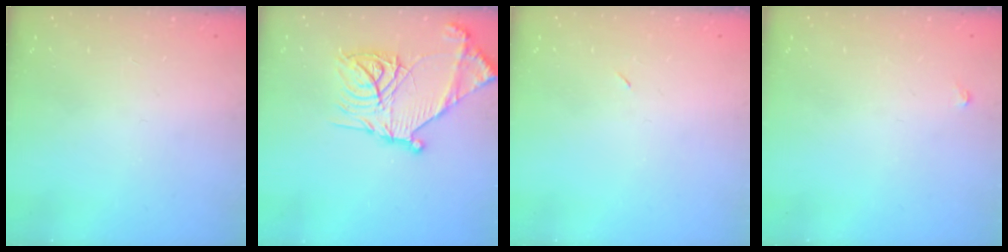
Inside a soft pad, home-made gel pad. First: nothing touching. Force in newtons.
{"total": 22.5, "press": 22.4, "slide": 2.2}
{"total": 2.2, "press": 1.8, "slide": 1.2}
{"total": 3.0, "press": 3.0, "slide": 0.5}